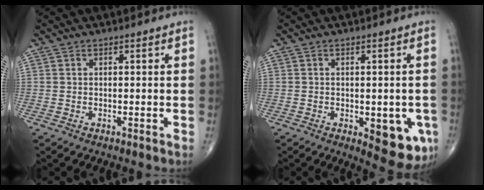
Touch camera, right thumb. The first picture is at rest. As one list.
[{"total": 9.4, "force": [-2.9, 4.1, 7.9], "torque": [-0.068, -0.007, -0.027]}]